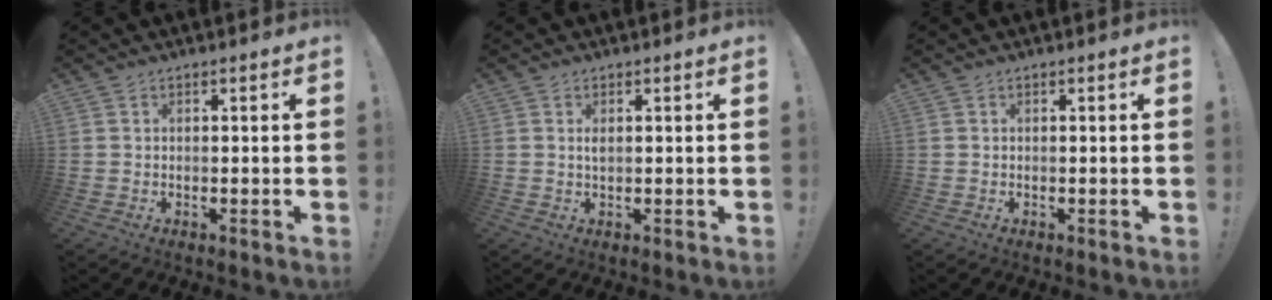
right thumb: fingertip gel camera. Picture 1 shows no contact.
{"total": 1.5, "force": [0.4, 0.4, 1.3], "torque": [-0.023, 0.000, 0.004]}
{"total": 0.0}